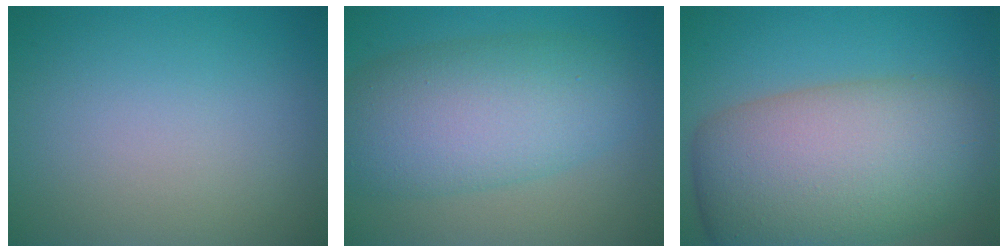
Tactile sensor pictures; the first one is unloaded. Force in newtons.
{"total": 8.7, "press": 8.7, "slide": 0.4}
{"total": 12.7, "press": 12.6, "slide": 0.7}